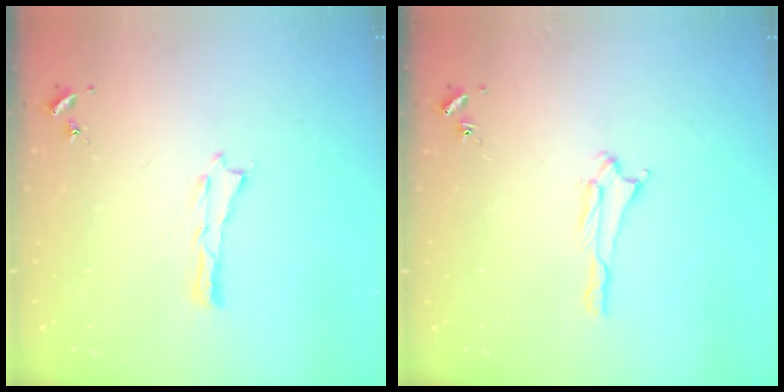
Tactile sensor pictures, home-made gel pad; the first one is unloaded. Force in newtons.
{"total": 1.7, "press": 1.7, "slide": 0.3}